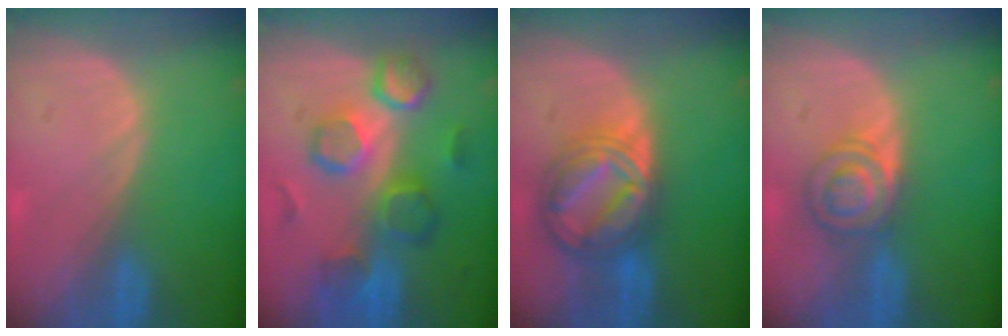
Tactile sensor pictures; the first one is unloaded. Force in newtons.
{"total": 9.4, "press": 9.1, "slide": 2.5}
{"total": 9.0, "press": 9.0, "slide": 0.6}
{"total": 5.2, "press": 5.2, "slide": 0.4}